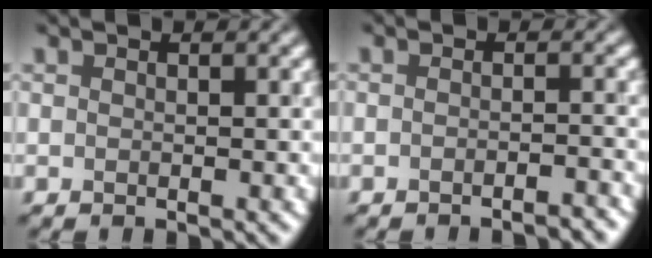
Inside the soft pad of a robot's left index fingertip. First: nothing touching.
{"total": 2.5, "force": [-2.3, 0.2, 0.9], "torque": [-0.005, 0.006, -0.024]}